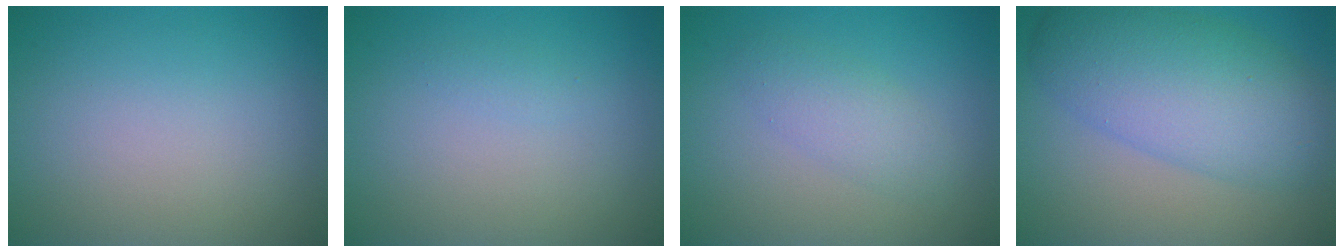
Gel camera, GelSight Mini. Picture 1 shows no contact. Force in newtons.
{"total": 0.6, "press": 0.6, "slide": 0.0}
{"total": 2.3, "press": 2.3, "slide": 0.2}
{"total": 8.2, "press": 8.2, "slide": 0.1}